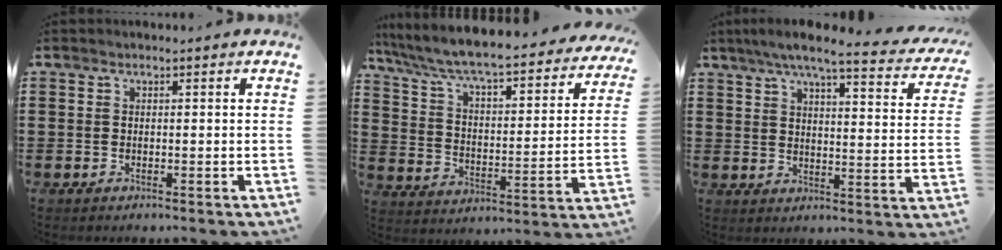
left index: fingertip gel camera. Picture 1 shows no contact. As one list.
[{"total": 6.1, "force": [5.3, 0.2, 3.0], "torque": [-0.081, -0.049, 0.080]}, {"total": 6.6, "force": [5.2, 0.1, 4.0], "torque": [-0.089, -0.030, 0.084]}]